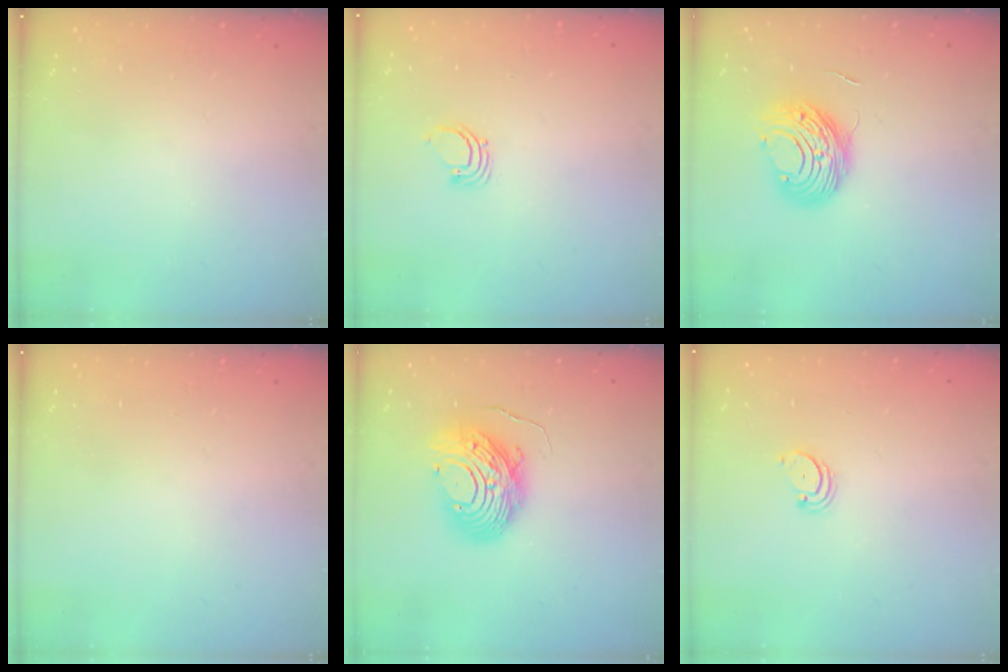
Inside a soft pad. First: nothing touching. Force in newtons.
{"total": 2.5, "press": 2.5, "slide": 0.1}
{"total": 9.6, "press": 9.5, "slide": 1.2}
{"total": 0.0}
{"total": 12.2, "press": 12.1, "slide": 1.2}
{"total": 2.2, "press": 2.2, "slide": 0.2}